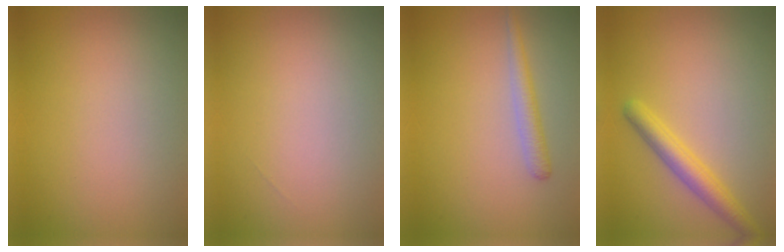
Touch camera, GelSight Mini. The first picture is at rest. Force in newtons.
{"total": 0.0}
{"total": 1.7, "press": 1.7, "slide": 0.1}
{"total": 2.9, "press": 2.9, "slide": 0.1}